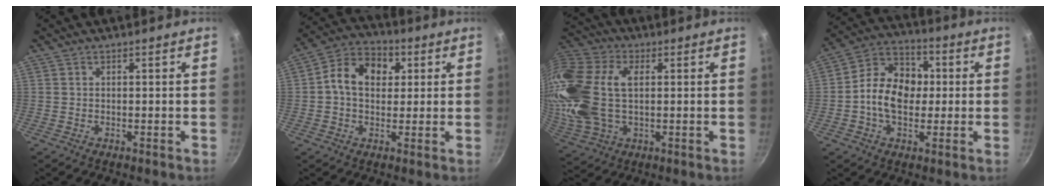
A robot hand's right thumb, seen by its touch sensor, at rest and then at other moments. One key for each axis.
{"total": 10.6, "fx": 1.8, "fy": 8.0, "fz": 6.7, "tx": -0.085, "ty": 0.019, "tz": 0.010}
{"total": 22.3, "fx": 2.6, "fy": 14.0, "fz": 17.2, "tx": -0.386, "ty": 0.018, "tz": 0.048}
{"total": 13.1, "fx": -0.3, "fy": 9.7, "fz": 8.8, "tx": -0.113, "ty": 0.027, "tz": -0.024}